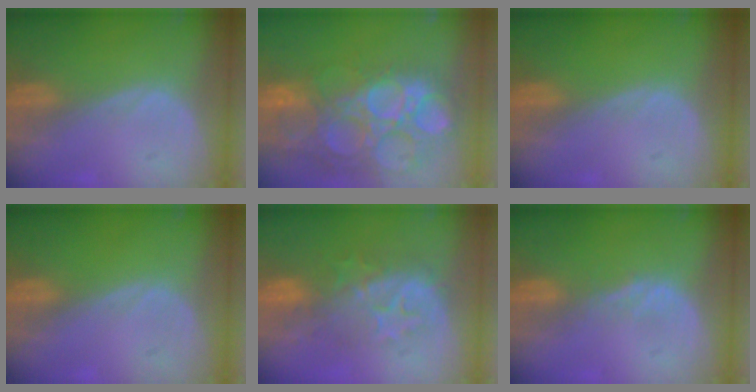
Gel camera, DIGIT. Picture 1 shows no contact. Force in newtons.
{"total": 15.7, "press": 13.0, "slide": 8.9}
{"total": 0.0}
{"total": 0.0}
{"total": 8.4, "press": 8.3, "slide": 1.4}
{"total": 1.4, "press": 1.4, "slide": 0.1}